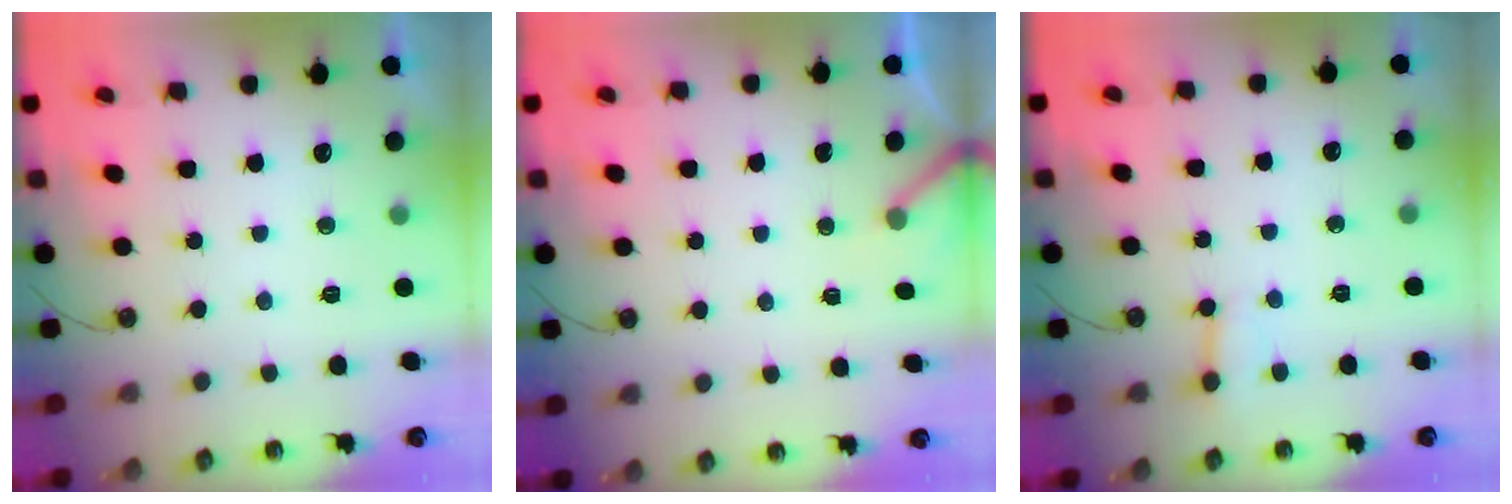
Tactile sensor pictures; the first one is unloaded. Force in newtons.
{"total": 4.1, "press": 4.1, "slide": 0.4}
{"total": 1.9, "press": 1.9, "slide": 0.1}